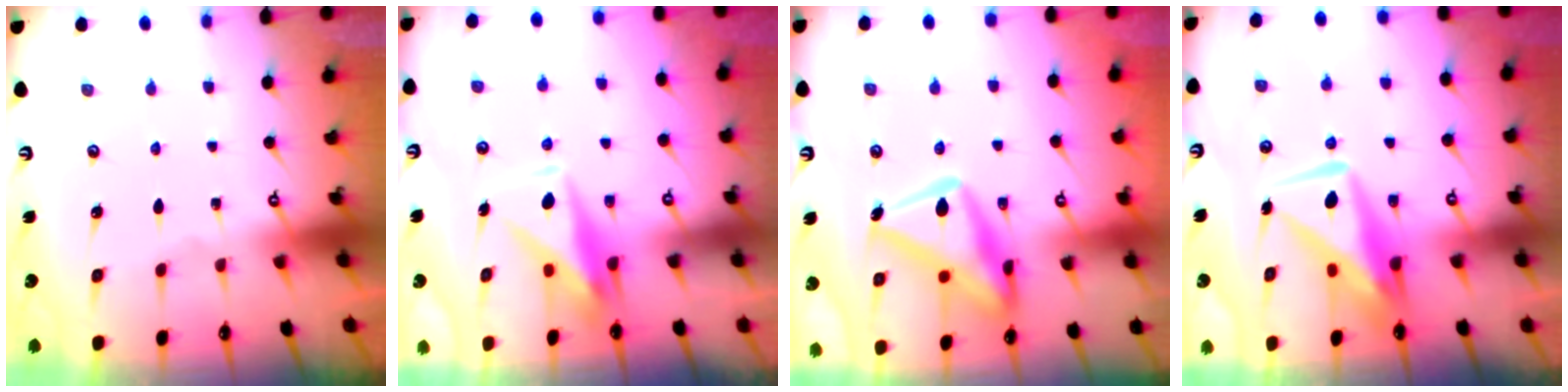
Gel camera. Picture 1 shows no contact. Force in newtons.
{"total": 10.7, "press": 10.6, "slide": 0.5}
{"total": 18.9, "press": 18.9, "slide": 1.3}
{"total": 10.0, "press": 9.9, "slide": 1.3}